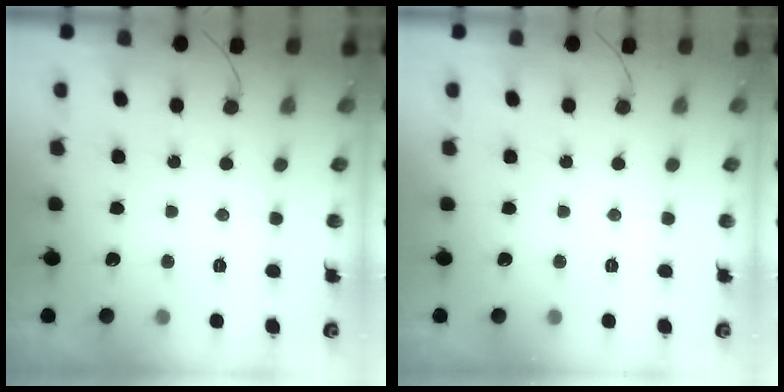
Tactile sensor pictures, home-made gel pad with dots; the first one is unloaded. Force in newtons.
{"total": 0.0}